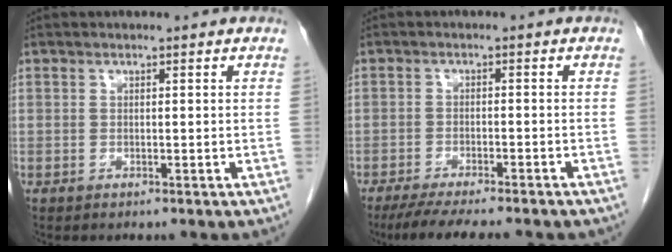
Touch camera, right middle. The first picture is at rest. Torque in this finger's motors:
{"motor_torque": [1.15, -0.99, 0.16, 0.07]}